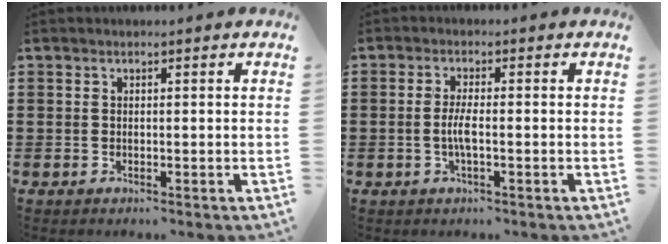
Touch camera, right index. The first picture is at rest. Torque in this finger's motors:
{"motor_torque": [2.14, 0.00, 0.31, 0.08]}